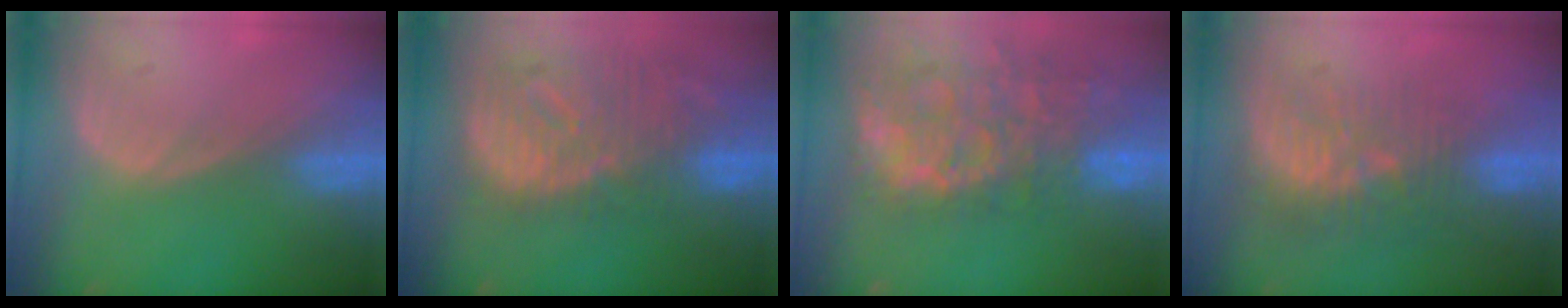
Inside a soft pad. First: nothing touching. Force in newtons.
{"total": 12.5, "press": 10.8, "slide": 6.3}
{"total": 14.0, "press": 11.4, "slide": 8.2}
{"total": 9.2, "press": 8.8, "slide": 2.9}